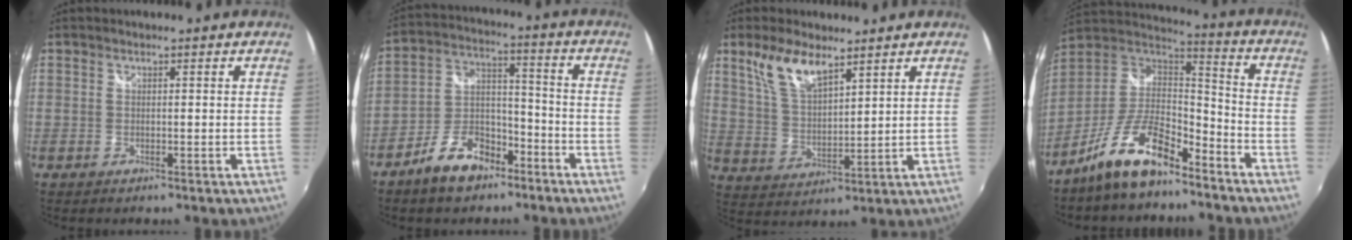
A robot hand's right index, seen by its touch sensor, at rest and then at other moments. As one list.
[{"total": 11.1, "force": [-7.4, 6.0, 5.7], "torque": [-0.110, 0.030, -0.123]}, {"total": 9.3, "force": [6.2, 3.5, 5.9], "torque": [-0.117, 0.007, 0.130]}, {"total": 15.2, "force": [-10.3, 5.1, 9.9], "torque": [-0.204, 0.005, -0.191]}]